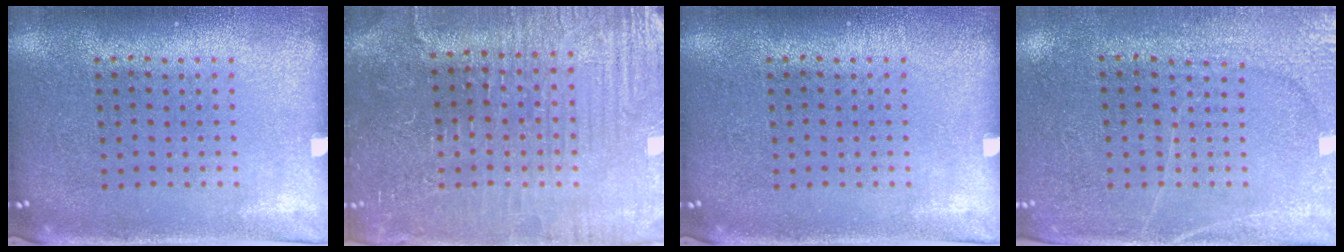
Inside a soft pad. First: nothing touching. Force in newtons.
{"total": 4.3, "press": 4.2, "slide": 1.2}
{"total": 0.0}
{"total": 2.9, "press": 2.7, "slide": 1.1}